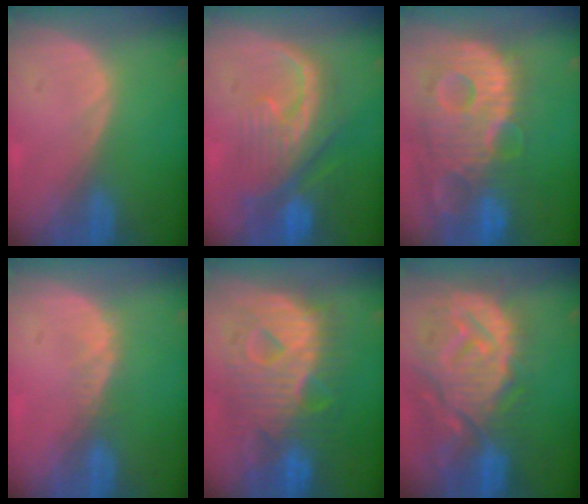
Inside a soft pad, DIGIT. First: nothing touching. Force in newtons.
{"total": 9.9, "press": 9.0, "slide": 4.1}
{"total": 13.9, "press": 12.0, "slide": 7.0}
{"total": 2.1, "press": 1.5, "slide": 1.4}
{"total": 12.4, "press": 12.4, "slide": 1.3}
{"total": 14.0, "press": 12.1, "slide": 6.9}